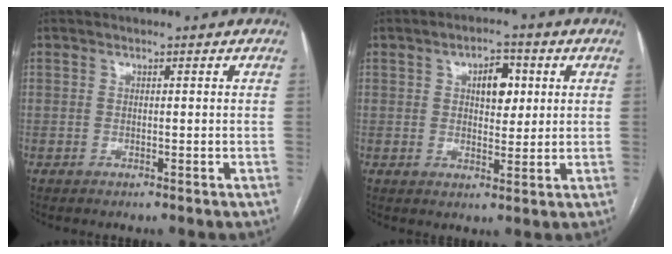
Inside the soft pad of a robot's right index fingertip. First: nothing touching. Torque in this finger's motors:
{"motor_torque": [0.09, -0.04, 0.11, 0.04]}